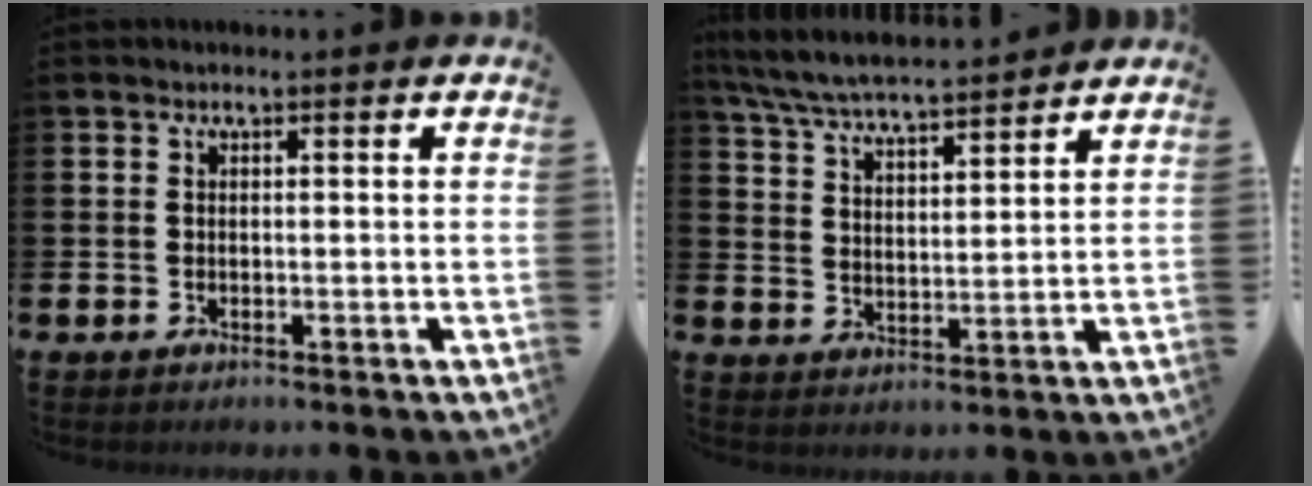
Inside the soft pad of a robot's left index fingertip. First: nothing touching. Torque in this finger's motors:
{"motor_torque": [0.30, -0.40, 0.63, 0.21]}